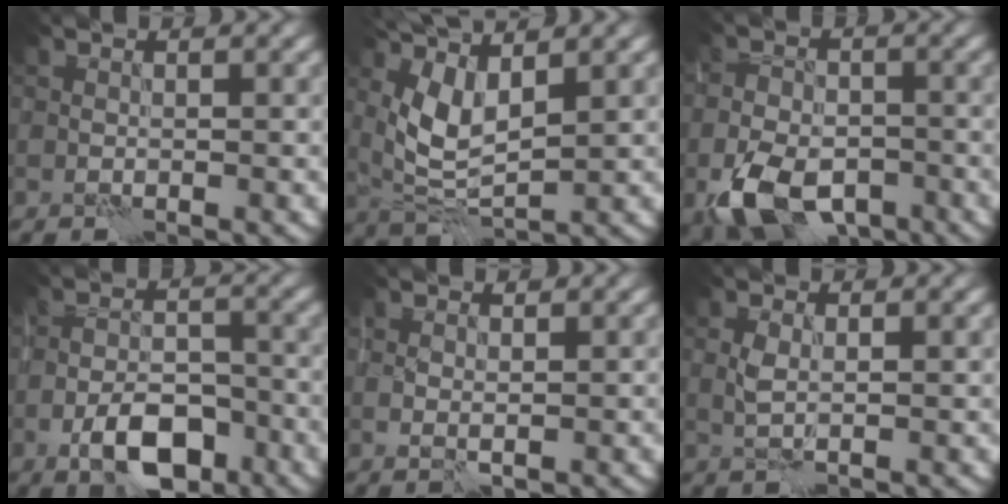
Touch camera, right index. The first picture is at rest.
{"total": 5.7, "force": [2.4, 1.9, 4.8], "torque": [-0.109, -0.003, 0.052]}
{"total": 9.3, "force": [-4.7, 5.6, 5.8], "torque": [-0.127, -0.029, -0.078]}
{"total": 6.0, "force": [-3.3, 2.8, 4.2], "torque": [-0.064, 0.001, -0.059]}
{"total": 1.2, "force": [0.5, 0.7, 0.8], "torque": [-0.018, -0.002, 0.012]}
{"total": 1.3, "force": [0.5, 0.4, 1.1], "torque": [-0.028, 0.000, 0.010]}